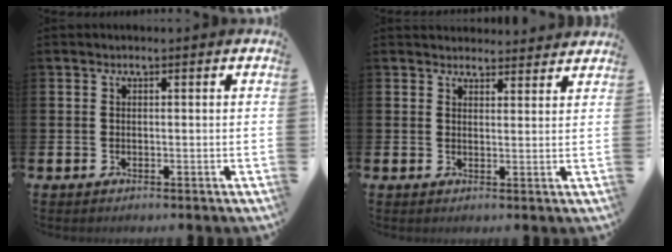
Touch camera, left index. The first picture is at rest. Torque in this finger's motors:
{"motor_torque": [0.91, -1.23, 0.09, 0.00]}